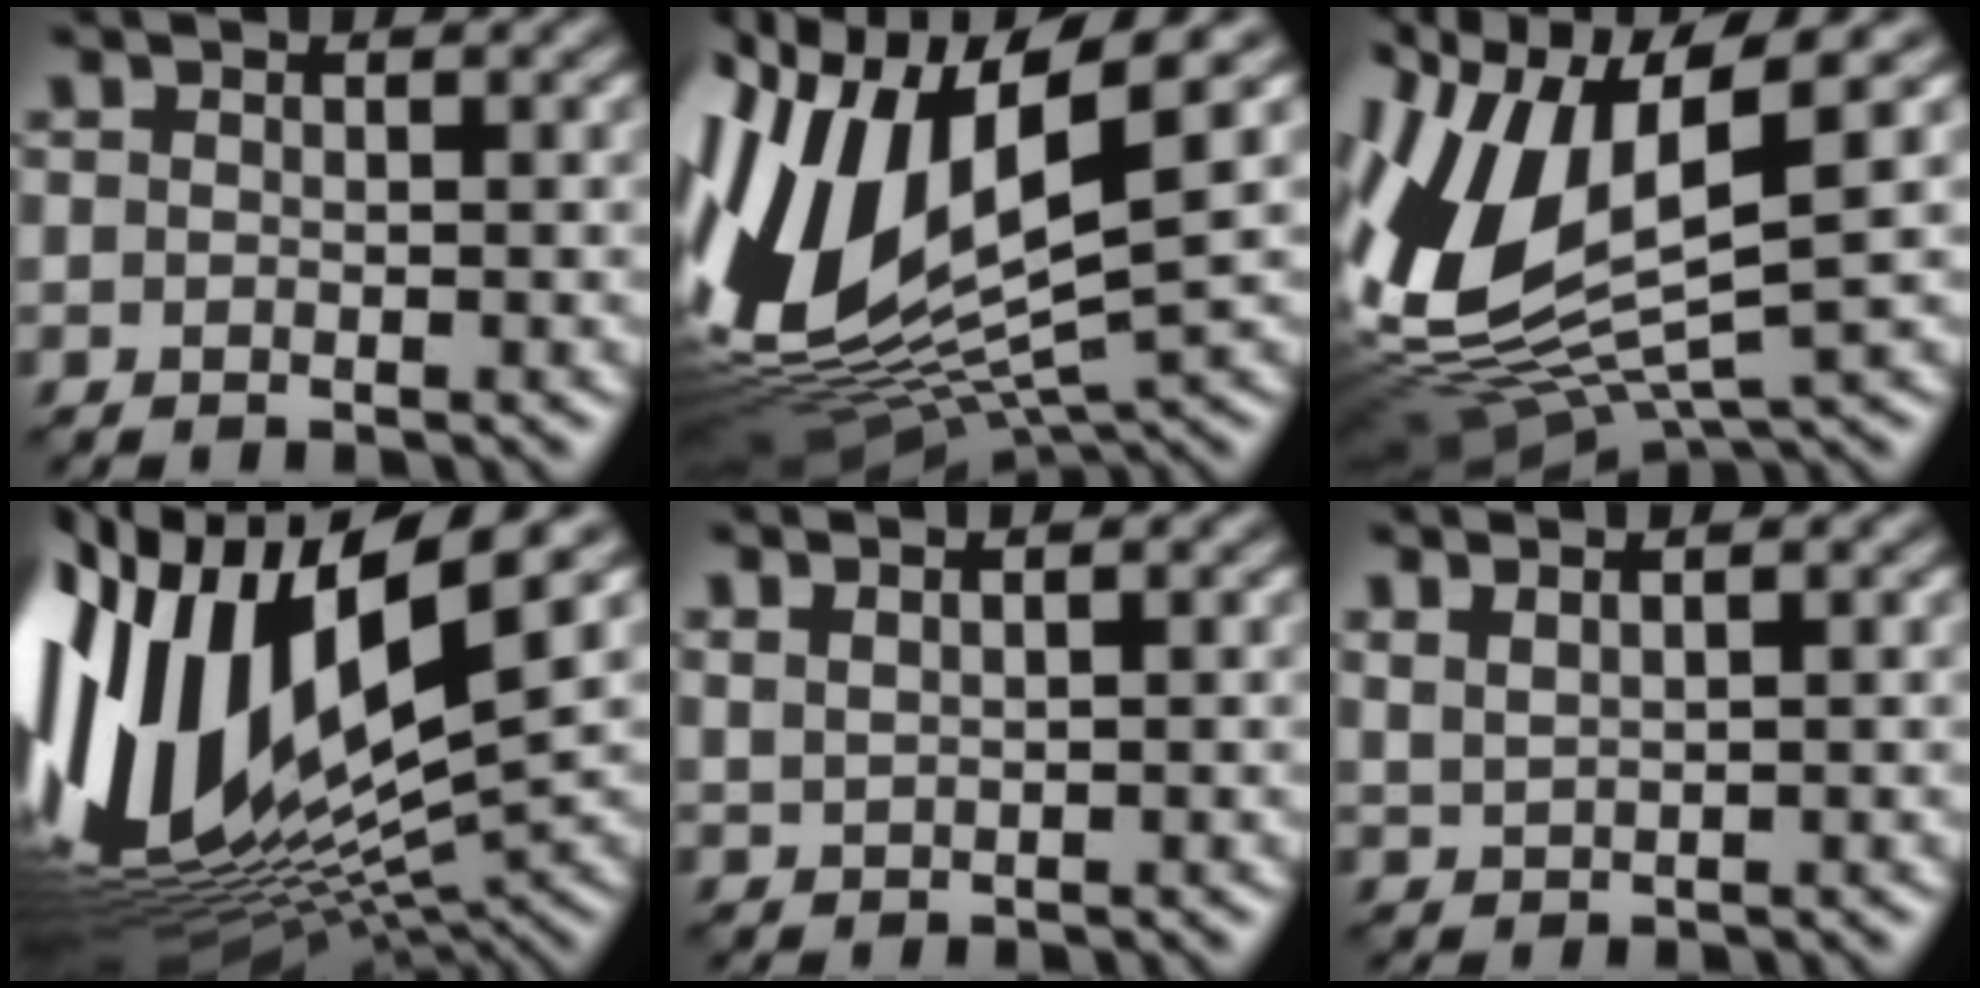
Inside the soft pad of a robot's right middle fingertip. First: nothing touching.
{"total": 15.2, "force": [2.1, 6.9, 13.3], "torque": [-0.304, 0.007, 0.048]}
{"total": 13.1, "force": [0.9, 5.9, 11.6], "torque": [-0.274, -0.008, 0.034]}
{"total": 17.1, "force": [2.1, 6.4, 15.7], "torque": [-0.322, -0.005, 0.041]}
{"total": 1.4, "force": [1.2, 0.1, 0.6], "torque": [-0.016, 0.010, 0.030]}
{"total": 2.0, "force": [1.7, 0.3, 1.0], "torque": [-0.022, 0.018, 0.032]}